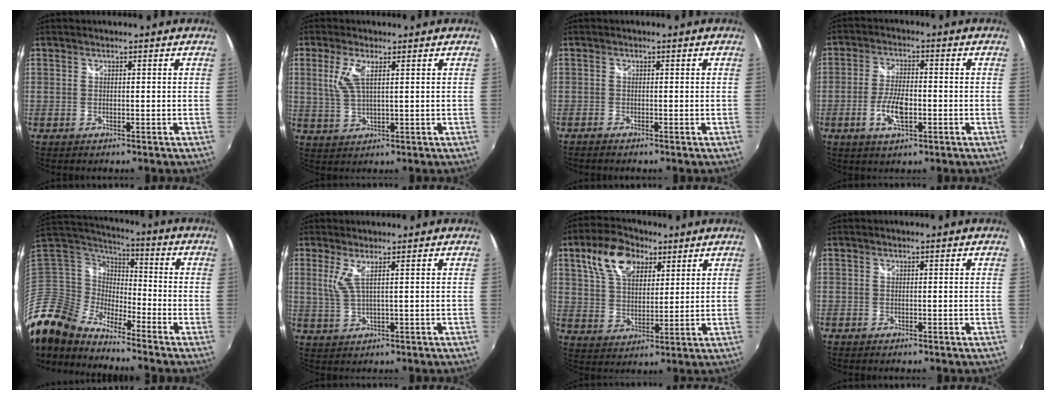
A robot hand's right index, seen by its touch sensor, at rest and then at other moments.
{"total": 5.2, "force": [1.8, 1.8, 4.6], "torque": [-0.100, 0.003, 0.038]}
{"total": 1.2, "force": [-1.1, 0.4, 0.4], "torque": [-0.013, -0.005, -0.023]}
{"total": 6.8, "force": [-2.2, 2.8, 5.8], "torque": [-0.122, -0.002, -0.041]}
{"total": 14.0, "force": [-12.0, 5.5, 4.7], "torque": [-0.109, 0.009, -0.260]}
{"total": 3.2, "force": [1.3, -0.1, 2.9], "torque": [-0.062, -0.006, 0.029]}
{"total": 12.1, "force": [6.3, 7.0, 7.6], "torque": [-0.147, 0.026, 0.114]}
{"total": 0.0}